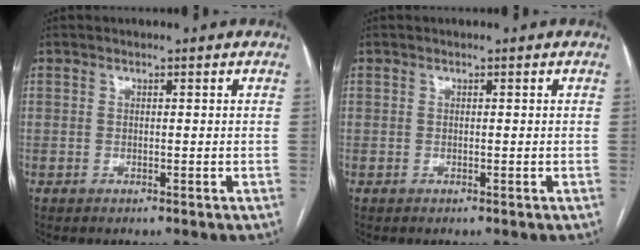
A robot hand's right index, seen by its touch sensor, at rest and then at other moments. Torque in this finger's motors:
{"motor_torque": [0.00, 0.00, 0.00, 0.01]}